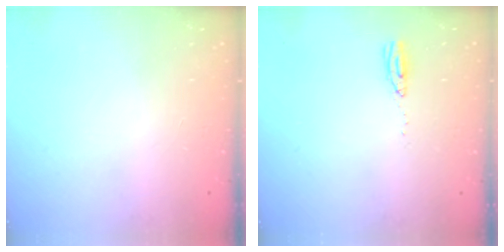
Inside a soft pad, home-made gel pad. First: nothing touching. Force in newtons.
{"total": 3.6, "press": 3.4, "slide": 1.3}